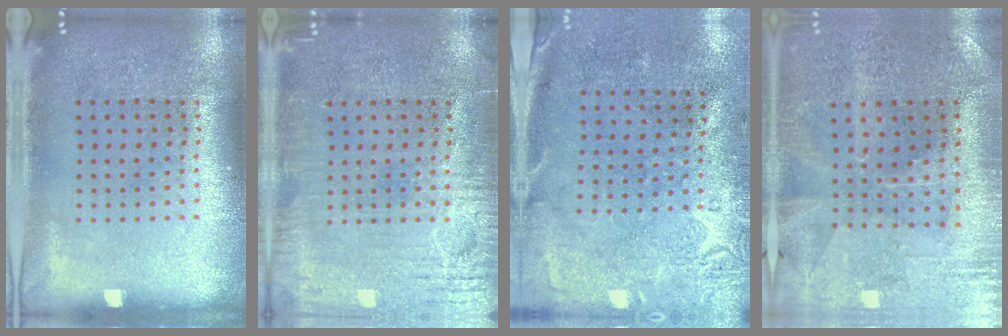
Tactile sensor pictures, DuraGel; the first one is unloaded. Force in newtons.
{"total": 3.6, "press": 3.6, "slide": 0.4}
{"total": 2.8, "press": 2.1, "slide": 1.7}
{"total": 0.5, "press": 0.5, "slide": 0.3}